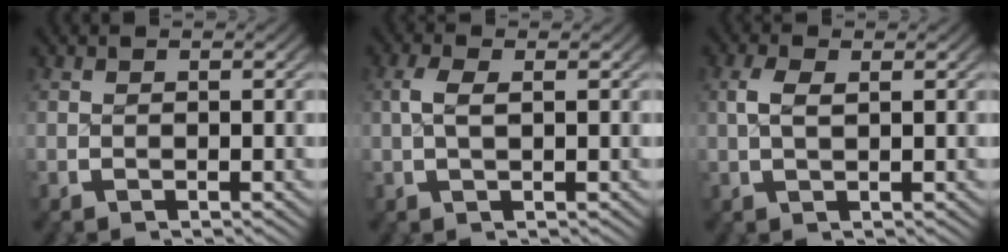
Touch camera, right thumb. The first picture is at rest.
{"total": 2.0, "force": [0.5, 0.8, 1.7], "torque": [-0.041, 0.003, 0.012]}
{"total": 1.8, "force": [0.7, 0.7, 1.5], "torque": [-0.033, 0.001, 0.017]}